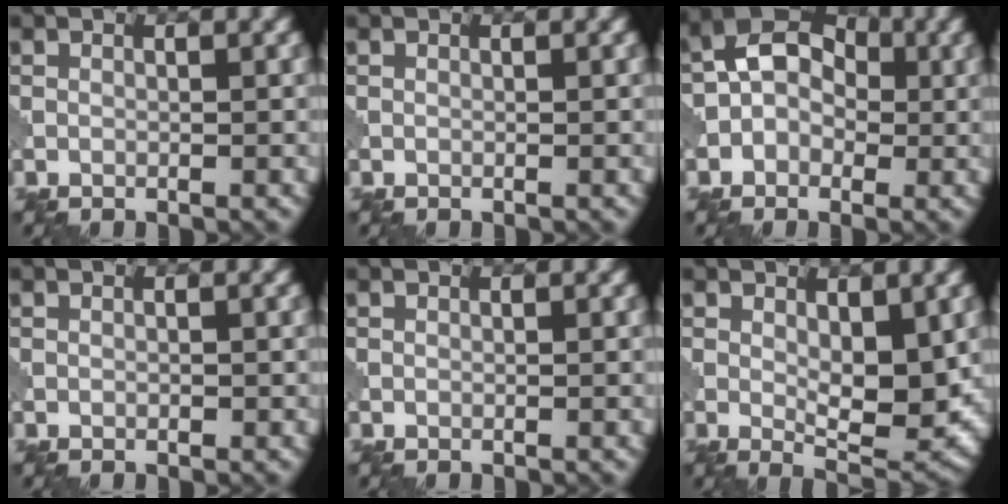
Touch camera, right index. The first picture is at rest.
{"total": 0.0}
{"total": 5.0, "force": [-0.2, 3.8, 3.3], "torque": [-0.033, 0.020, -0.014]}
{"total": 0.0}
{"total": 0.0}
{"total": 5.2, "force": [0.4, 2.2, 4.7], "torque": [-0.075, -0.012, 0.010]}